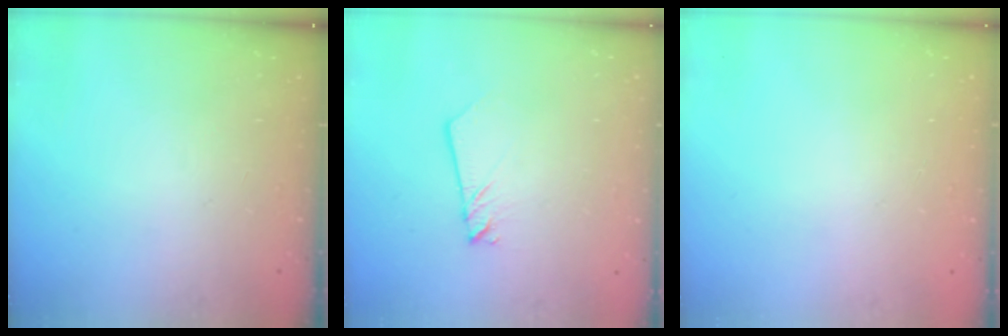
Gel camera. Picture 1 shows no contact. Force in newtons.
{"total": 2.5, "press": 2.5, "slide": 0.1}
{"total": 0.0}